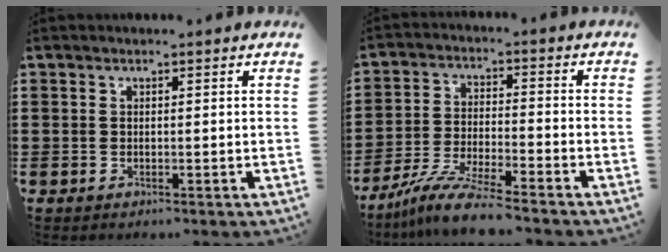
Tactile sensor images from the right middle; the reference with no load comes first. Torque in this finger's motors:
{"motor_torque": [1.59, -0.55, 0.46, 0.05]}